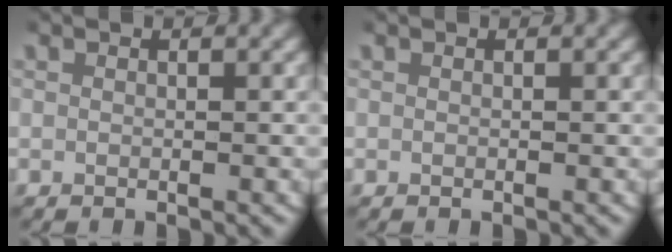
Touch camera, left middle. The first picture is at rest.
{"total": 0.0}